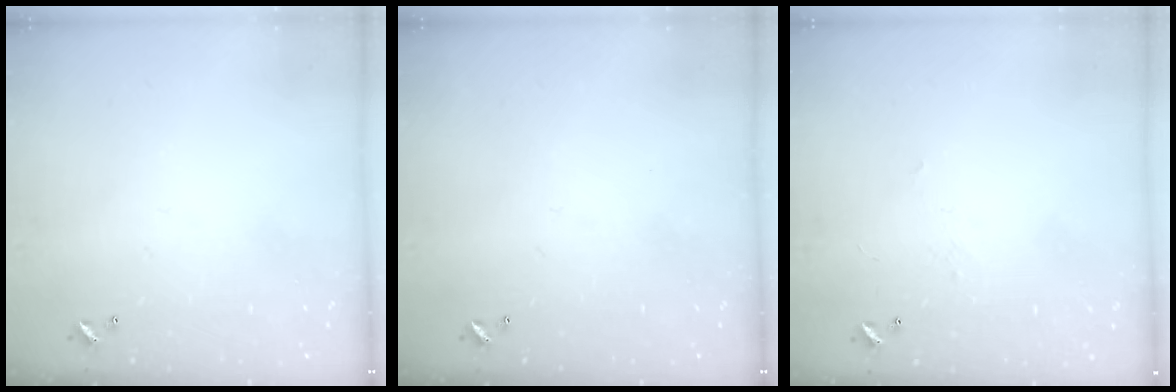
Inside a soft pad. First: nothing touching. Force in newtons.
{"total": 0.0}
{"total": 2.2, "press": 2.0, "slide": 0.8}